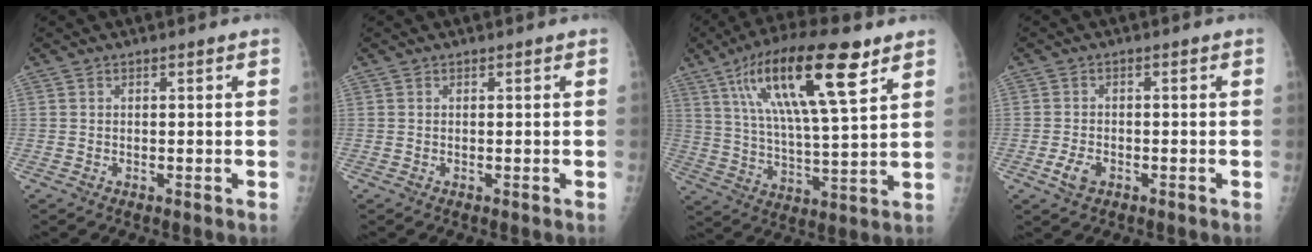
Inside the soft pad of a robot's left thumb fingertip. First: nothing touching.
{"total": 0.0}
{"total": 20.4, "force": [10.1, 4.9, 17.0], "torque": [-0.295, -0.022, 0.175]}
{"total": 3.3, "force": [-1.5, 2.0, 2.2], "torque": [-0.042, 0.006, -0.026]}